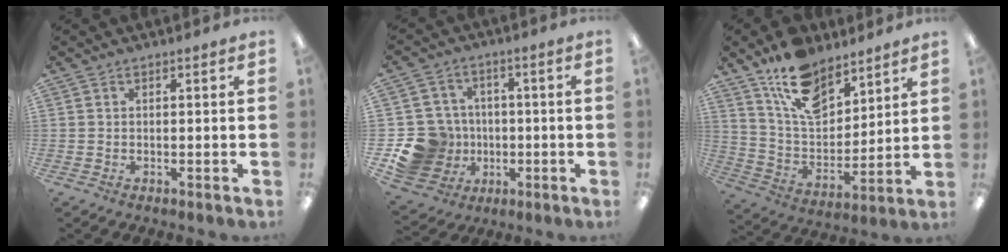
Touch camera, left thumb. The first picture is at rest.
{"total": 14.0, "force": [-3.6, 12.7, 4.6], "torque": [-0.098, 0.032, -0.049]}
{"total": 15.1, "force": [10.8, 7.8, 7.1], "torque": [-0.134, -0.056, 0.201]}